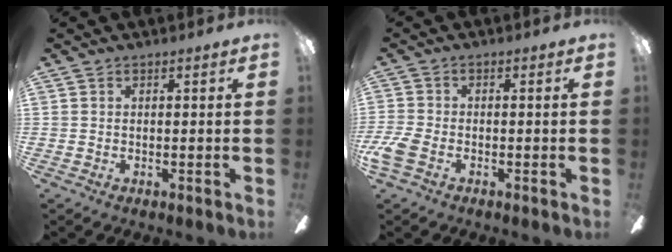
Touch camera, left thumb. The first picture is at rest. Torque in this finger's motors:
{"motor_torque": [-1.12, 1.23, 0.76, 0.24, 0.05]}